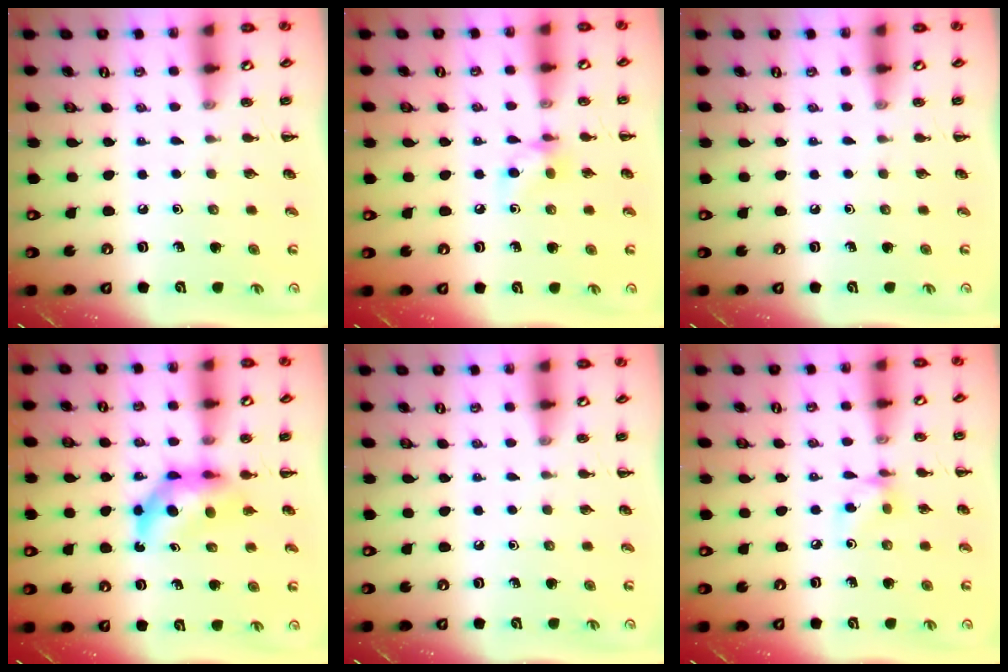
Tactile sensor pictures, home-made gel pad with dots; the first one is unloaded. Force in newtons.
{"total": 6.5, "press": 6.5, "slide": 0.6}
{"total": 0.0}
{"total": 6.7, "press": 6.5, "slide": 1.5}
{"total": 0.0}
{"total": 5.3, "press": 5.2, "slide": 1.1}